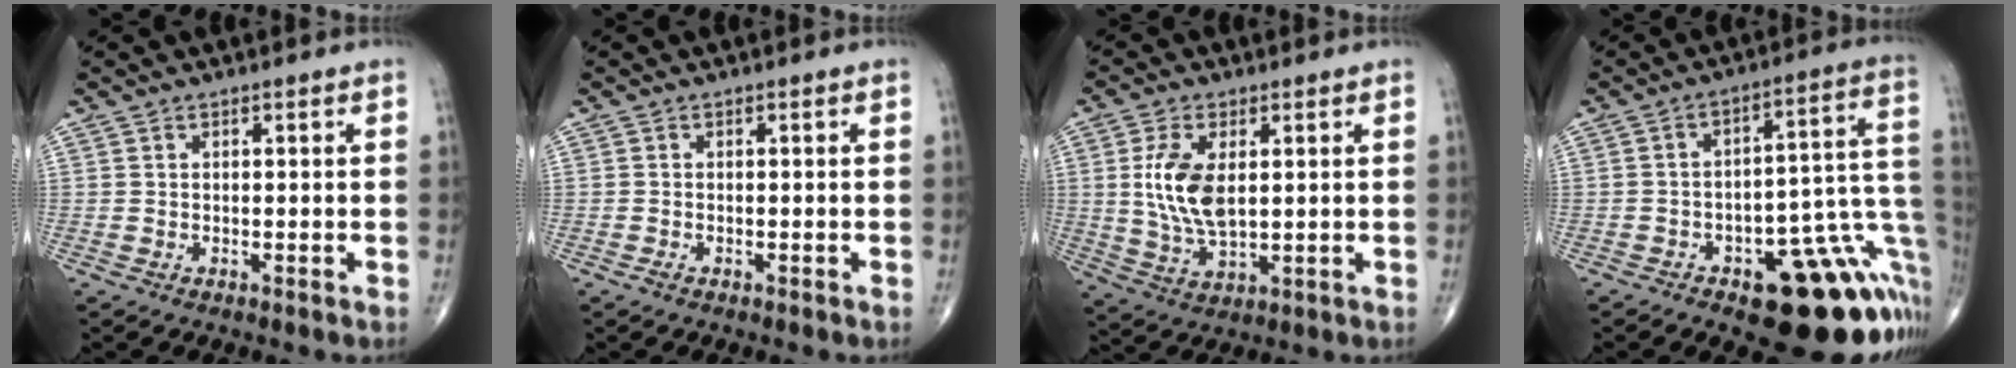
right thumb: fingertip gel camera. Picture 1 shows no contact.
{"total": 0.7, "force": [-0.4, 0.3, 0.4], "torque": [-0.013, -0.001, -0.010]}
{"total": 10.1, "force": [1.6, 5.2, 8.6], "torque": [-0.172, -0.012, 0.036]}
{"total": 21.8, "force": [-8.2, 9.3, 18.0], "torque": [-0.139, 0.066, -0.094]}